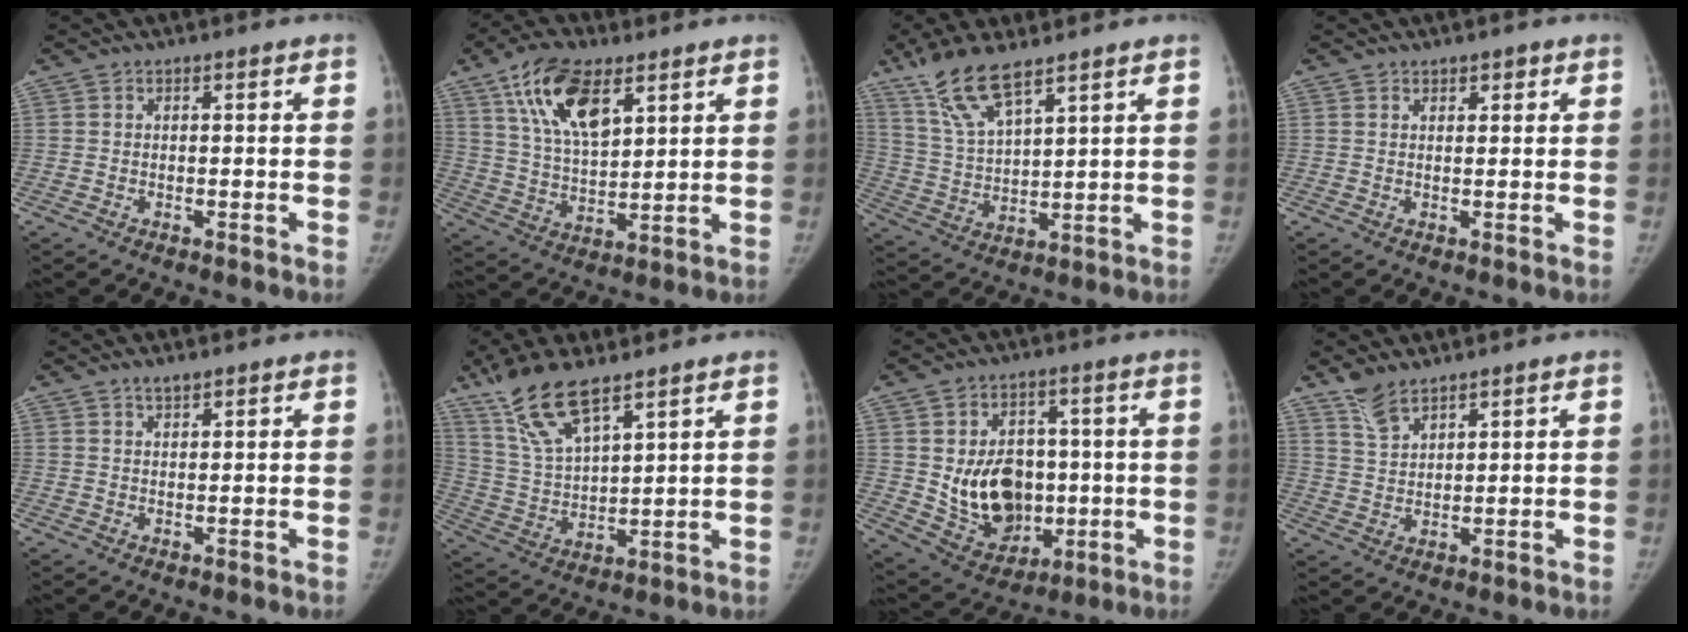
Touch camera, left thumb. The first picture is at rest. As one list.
[{"total": 14.6, "force": [7.7, 6.7, 10.5], "torque": [-0.173, -0.024, 0.146]}, {"total": 11.5, "force": [8.2, 3.0, 7.6], "torque": [-0.148, -0.032, 0.173]}, {"total": 2.0, "force": [1.3, 1.0, 1.2], "torque": [-0.007, -0.006, 0.018]}, {"total": 2.0, "force": [1.6, 0.6, 1.1], "torque": [-0.016, -0.009, 0.028]}, {"total": 13.7, "force": [9.5, 4.1, 8.9], "torque": [-0.170, -0.035, 0.199]}, {"total": 15.2, "force": [-0.3, 11.4, 10.0], "torque": [-0.118, -0.005, 0.018]}, {"total": 5.2, "force": [4.2, 2.0, 2.4], "torque": [-0.041, -0.018, 0.091]}]